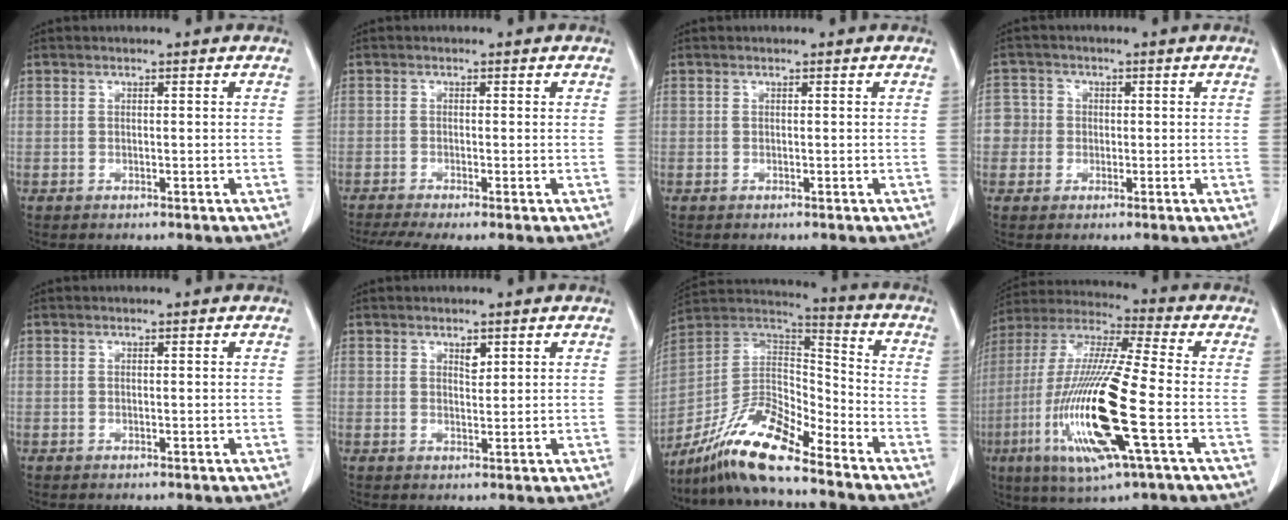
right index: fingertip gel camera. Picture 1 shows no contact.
{"total": 4.8, "force": [-3.0, 1.0, 3.6], "torque": [-0.067, -0.009, -0.052]}
{"total": 0.0}
{"total": 3.9, "force": [-0.2, 3.9, 0.1], "torque": [0.011, 0.016, -0.007]}
{"total": 0.0}
{"total": 1.6, "force": [1.0, 0.7, 1.0], "torque": [-0.014, -0.005, 0.019]}
{"total": 13.8, "force": [-10.7, 2.6, 8.3], "torque": [-0.158, 0.019, -0.198]}
{"total": 19.8, "force": [-5.6, 1.4, 18.9], "torque": [-0.409, -0.025, -0.107]}